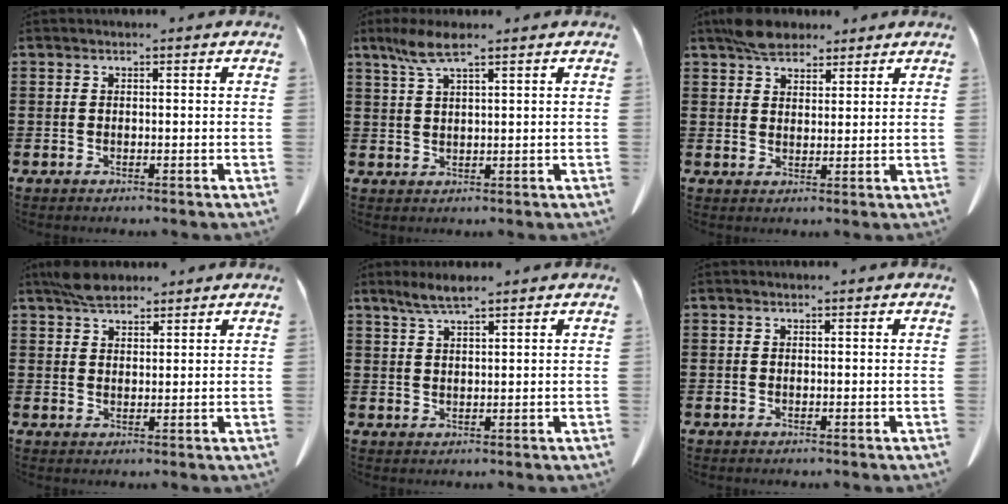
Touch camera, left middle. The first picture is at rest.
{"total": 4.7, "force": [3.0, 0.6, 3.6], "torque": [-0.083, 0.000, 0.052]}
{"total": 5.2, "force": [4.5, 2.0, 1.7], "torque": [-0.037, -0.004, 0.085]}
{"total": 4.1, "force": [3.6, 1.2, 1.5], "torque": [-0.036, 0.000, 0.070]}
{"total": 3.4, "force": [2.6, 0.1, 2.2], "torque": [-0.047, 0.003, 0.047]}
{"total": 0.0}